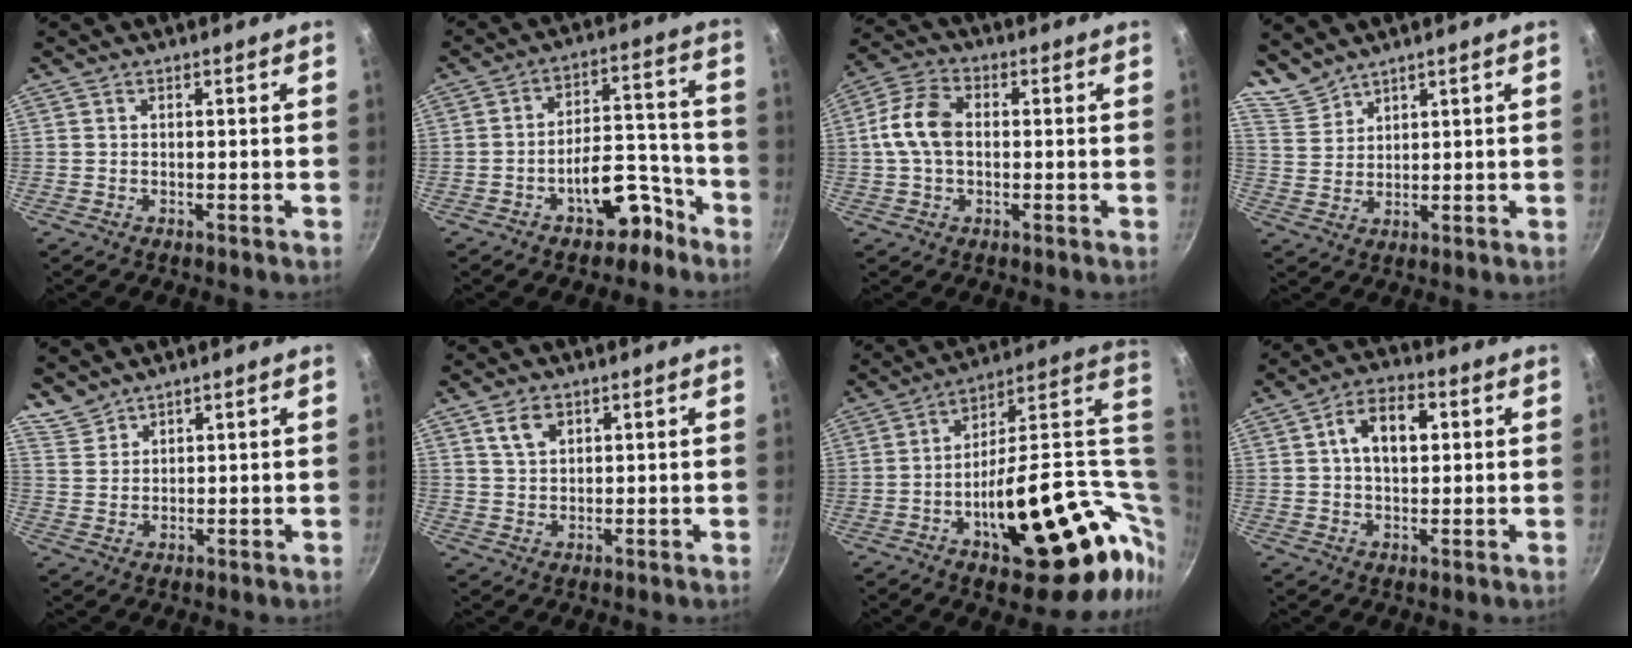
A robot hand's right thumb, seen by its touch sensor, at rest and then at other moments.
{"total": 10.8, "force": [-6.5, 5.7, 6.5], "torque": [-0.048, 0.086, -0.081]}
{"total": 9.4, "force": [0.4, 6.0, 7.2], "torque": [-0.140, 0.028, -0.003]}
{"total": 4.6, "force": [4.3, 1.7, 0.1], "torque": [-0.007, -0.001, 0.102]}
{"total": 3.5, "force": [3.3, 1.2, 0.1], "torque": [-0.002, 0.002, 0.076]}
{"total": 4.2, "force": [2.0, 2.9, 2.2], "torque": [-0.028, -0.002, 0.044]}
{"total": 30.9, "force": [-0.2, 13.2, 28.0], "torque": [-0.373, 0.004, 0.011]}
{"total": 9.2, "force": [2.0, 5.7, 6.9], "torque": [-0.094, 0.011, 0.024]}